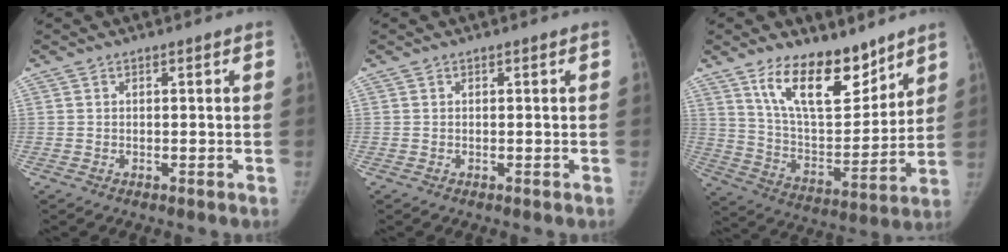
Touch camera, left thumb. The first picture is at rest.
{"total": 0.0}
{"total": 16.9, "force": [11.7, 7.2, 9.8], "torque": [-0.118, -0.082, 0.214]}